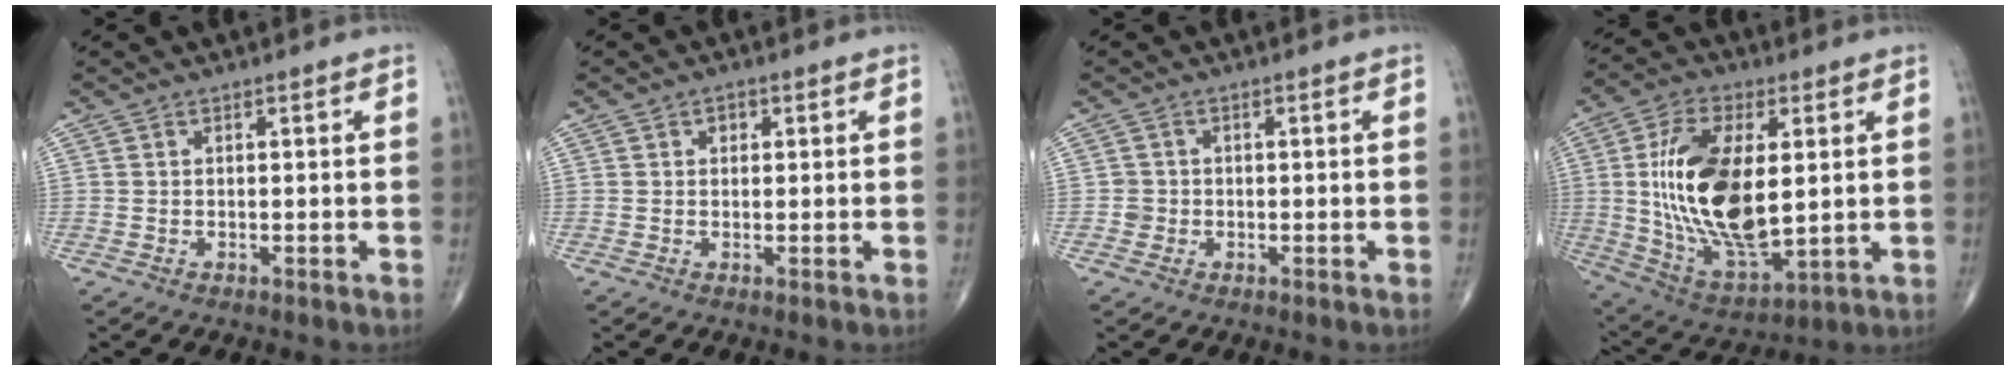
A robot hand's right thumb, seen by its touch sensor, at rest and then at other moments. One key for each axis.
{"total": 1.3, "fx": 0.5, "fy": 1.1, "fz": 0.6, "tx": 0.003, "ty": 0.000, "tz": 0.002}
{"total": 1.6, "fx": -0.4, "fy": 1.6, "fz": 0.1, "tx": 0.010, "ty": 0.008, "tz": -0.011}
{"total": 21.7, "fx": 2.2, "fy": 10.7, "fz": 18.8, "tx": -0.350, "ty": -0.020, "tz": 0.049}